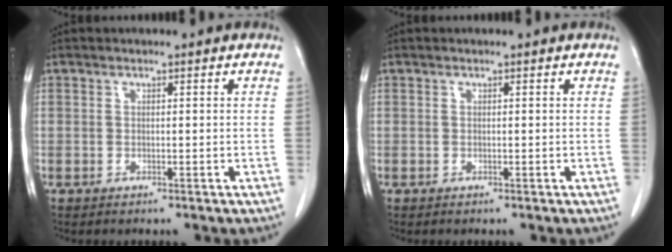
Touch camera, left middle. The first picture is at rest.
{"total": 0.0}